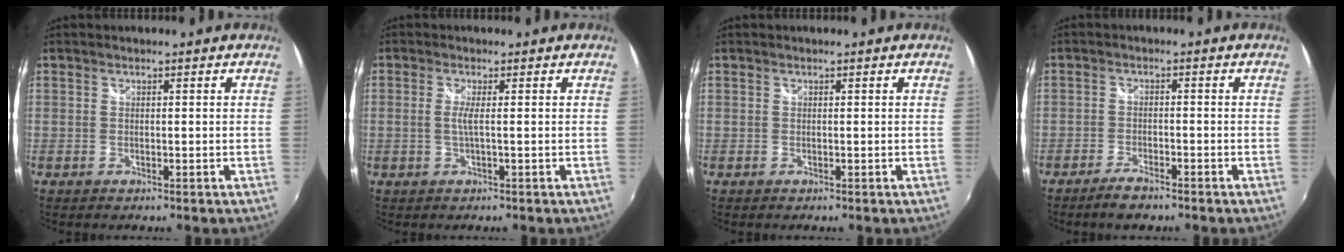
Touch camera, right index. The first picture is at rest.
{"total": 1.9, "force": [-0.1, -0.3, 1.9], "torque": [-0.037, -0.001, -0.006]}
{"total": 0.0}
{"total": 2.7, "force": [-2.1, 0.8, 1.4], "torque": [-0.039, -0.005, -0.044]}